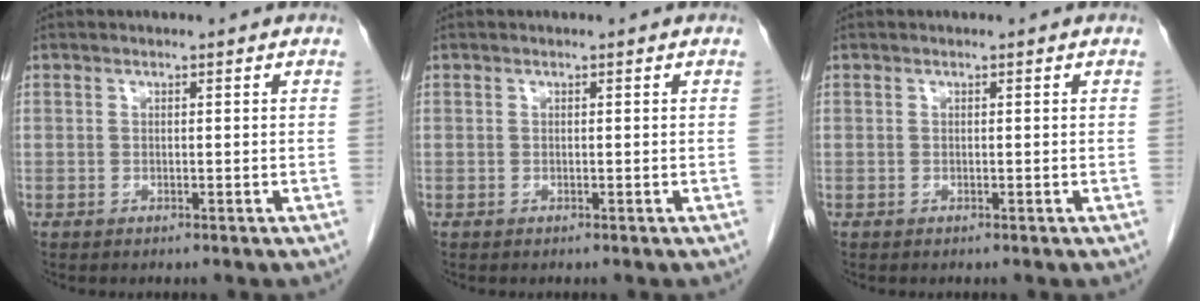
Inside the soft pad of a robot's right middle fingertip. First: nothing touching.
{"total": 0.0}
{"total": 0.0}